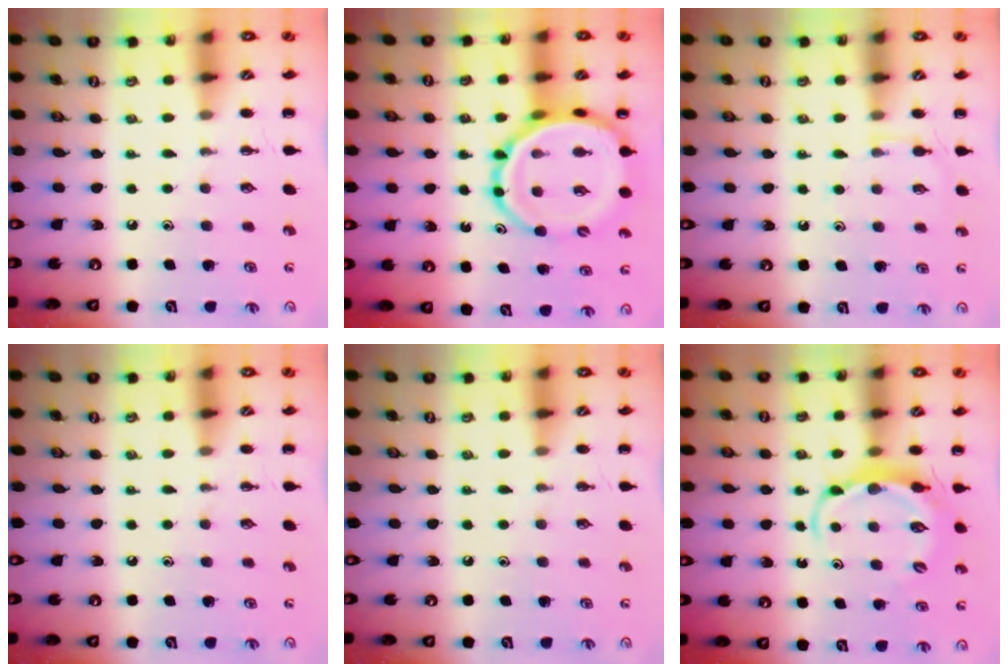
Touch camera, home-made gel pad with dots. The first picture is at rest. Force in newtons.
{"total": 13.1, "press": 12.6, "slide": 3.5}
{"total": 3.8, "press": 3.6, "slide": 1.3}
{"total": 0.0}
{"total": 0.0}
{"total": 5.5, "press": 5.5, "slide": 0.7}